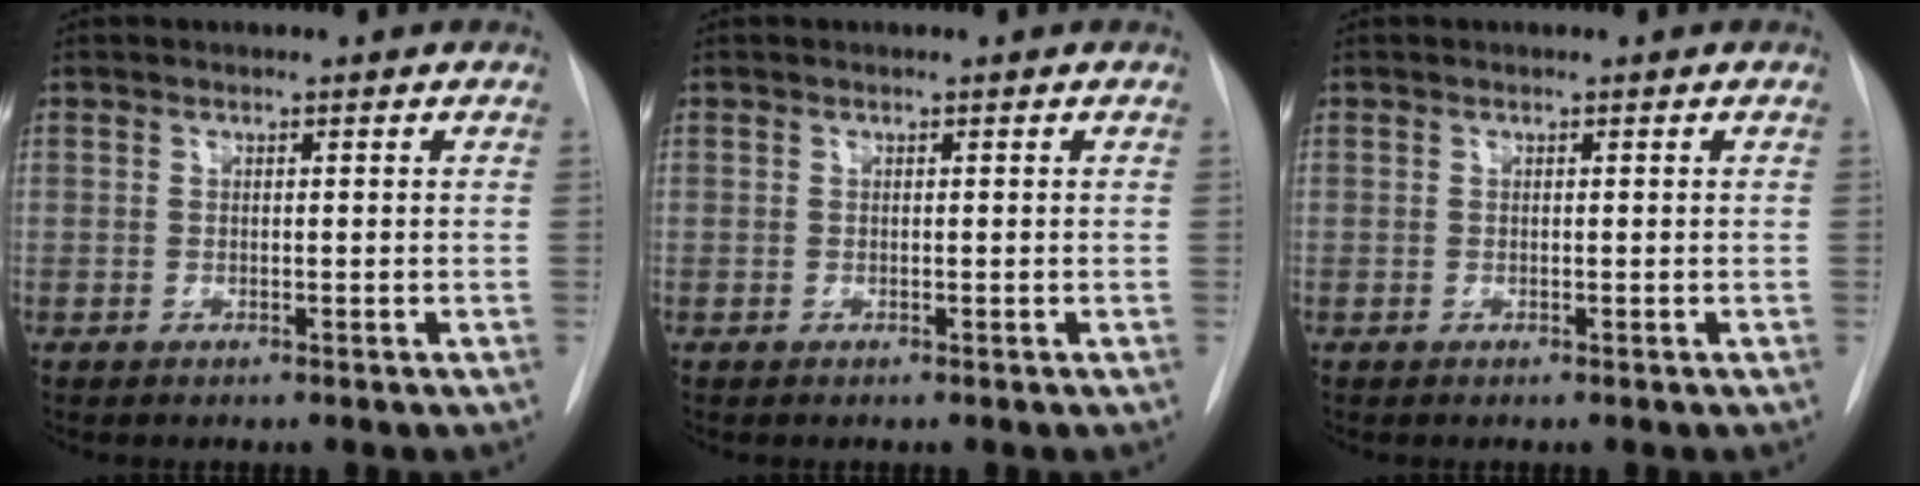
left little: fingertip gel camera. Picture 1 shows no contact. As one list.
[{"total": 0.0}, {"total": 0.0}]